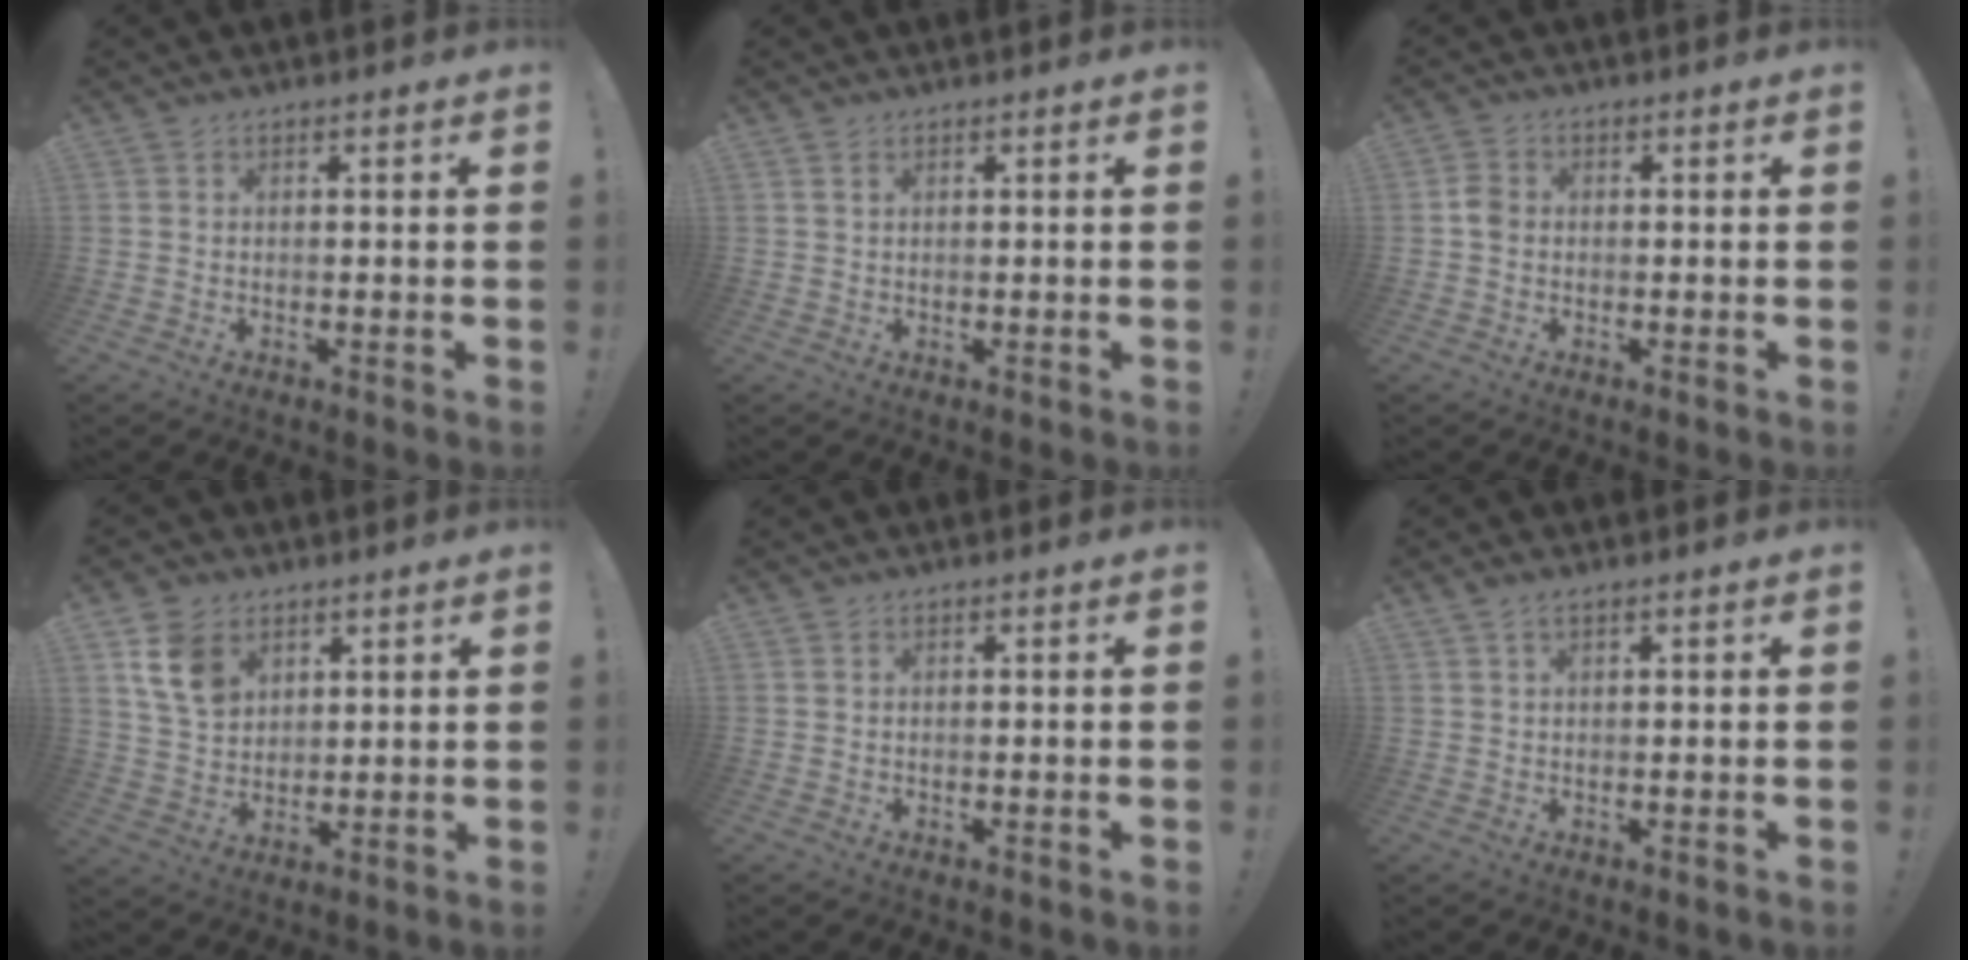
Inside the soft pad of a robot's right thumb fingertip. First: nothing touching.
{"total": 0.9, "force": [0.6, 0.5, 0.4], "torque": [-0.006, -0.002, 0.010]}
{"total": 3.6, "force": [-0.5, 2.8, 2.2], "torque": [-0.045, 0.009, -0.008]}
{"total": 8.2, "force": [4.4, 5.6, 4.1], "torque": [-0.064, -0.015, 0.088]}
{"total": 0.0}
{"total": 1.7, "force": [1.1, 0.4, 1.2], "torque": [-0.032, 0.002, 0.022]}